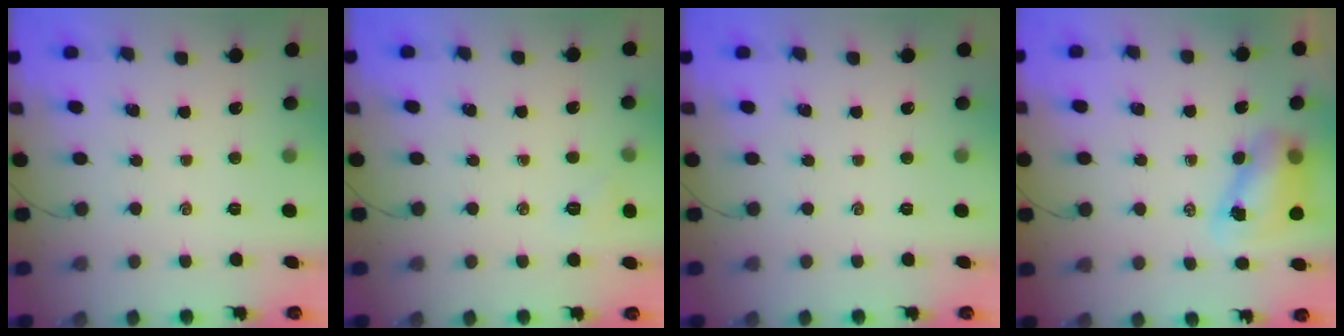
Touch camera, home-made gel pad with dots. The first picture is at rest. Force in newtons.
{"total": 5.4, "press": 5.3, "slide": 1.3}
{"total": 0.0}
{"total": 7.3, "press": 7.2, "slide": 1.3}